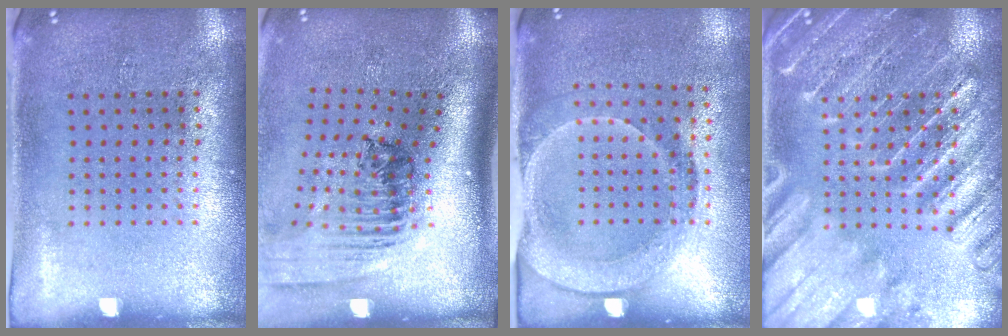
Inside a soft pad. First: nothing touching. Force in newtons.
{"total": 2.4, "press": 1.7, "slide": 1.7}
{"total": 1.8, "press": 1.5, "slide": 1.1}
{"total": 3.5, "press": 3.5, "slide": 0.4}